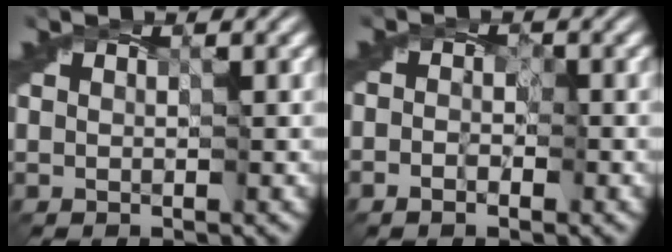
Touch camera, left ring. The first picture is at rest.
{"total": 1.8, "force": [-0.8, 1.1, 1.3], "torque": [-0.011, -0.002, -0.016]}